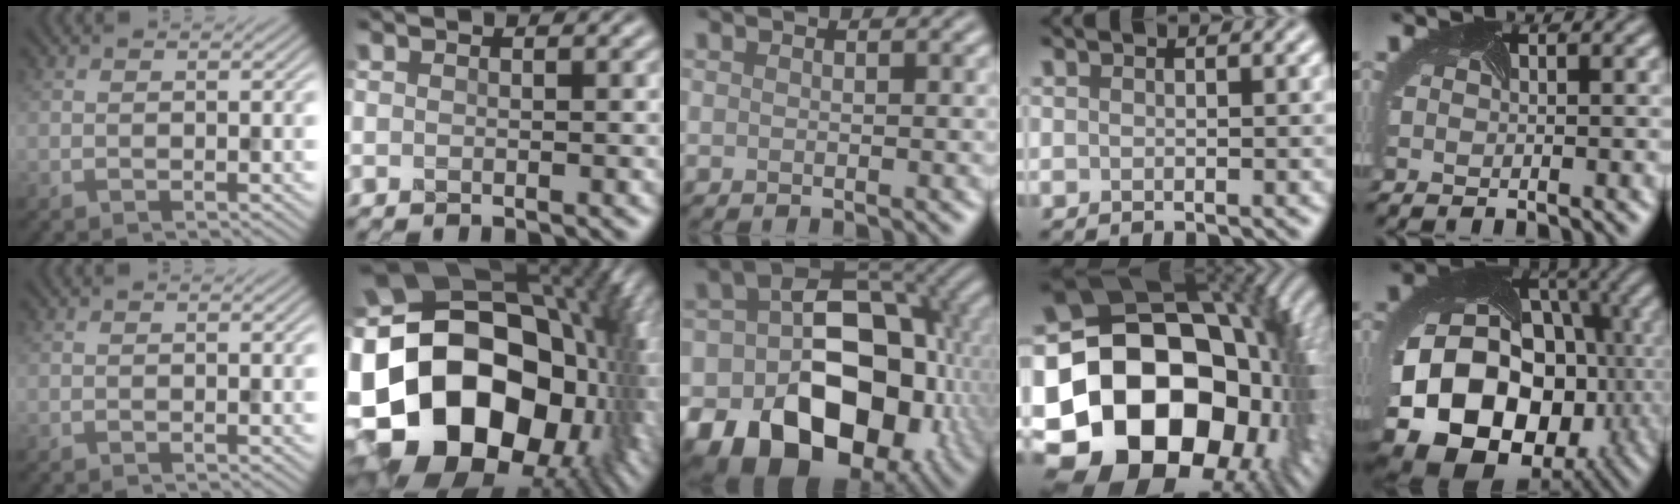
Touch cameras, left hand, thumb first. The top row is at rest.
{"index": {"total": 22.2, "force": [-1.7, 16.2, 15.1], "torque": [-0.284, -0.054, 0.001]}, "middle": {"total": 19.2, "force": [-6.7, 13.7, 11.7], "torque": [-0.149, -0.007, -0.113]}, "ring": {"total": 23.7, "force": [-5.3, 18.4, 14.1], "torque": [-0.219, -0.014, -0.121]}, "little": {"total": 21.4, "force": [-5.5, 16.8, 12.2], "torque": [-0.216, -0.045, -0.098]}}